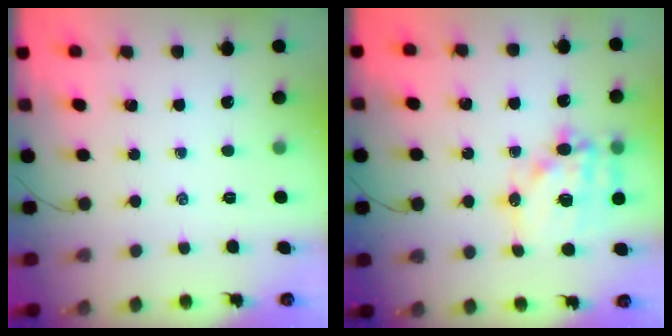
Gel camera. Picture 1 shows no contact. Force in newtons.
{"total": 15.6, "press": 15.3, "slide": 3.2}